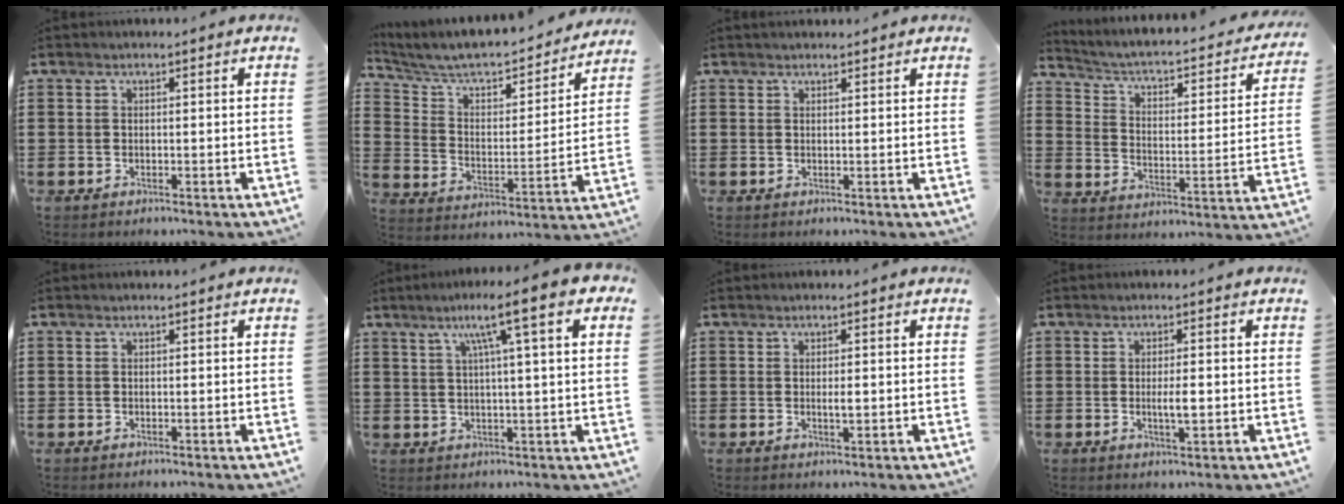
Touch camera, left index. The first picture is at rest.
{"total": 6.1, "force": [5.4, 1.7, 2.2], "torque": [-0.071, -0.043, 0.087]}
{"total": 0.8, "force": [0.8, 0.1, 0.1], "torque": [-0.003, 0.001, 0.016]}
{"total": 2.6, "force": [1.7, 0.6, 1.9], "torque": [-0.052, -0.028, 0.015]}
{"total": 0.0}
{"total": 8.8, "force": [3.8, -0.1, 8.0], "torque": [-0.155, 0.000, 0.054]}
{"total": 1.9, "force": [0.1, 0.5, 1.8], "torque": [-0.035, -0.002, 0.001]}
{"total": 2.9, "force": [-0.1, 0.6, 2.8], "torque": [-0.051, -0.004, -0.002]}